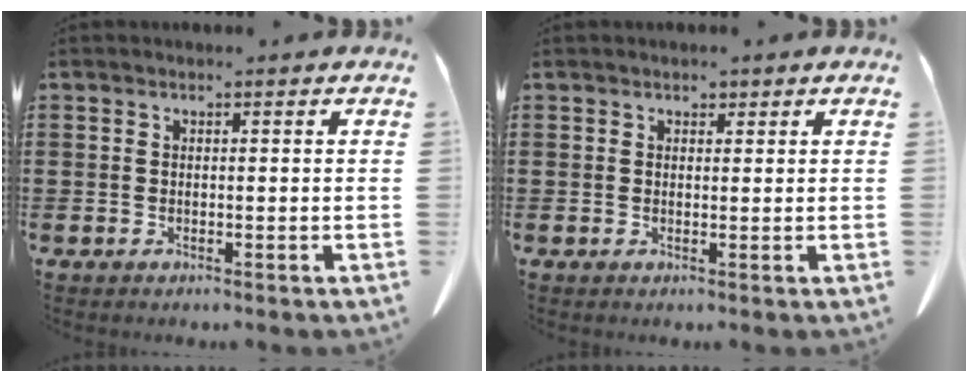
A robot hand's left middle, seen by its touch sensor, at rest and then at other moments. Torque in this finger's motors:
{"motor_torque": [0.08, 0.01, 0.00, 0.00]}